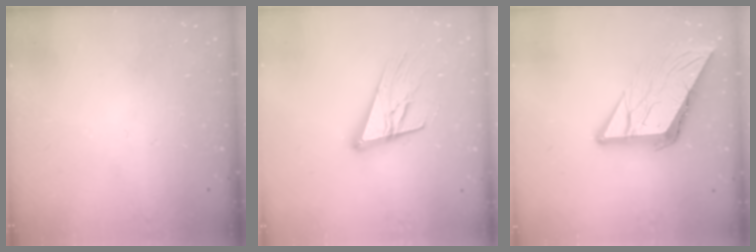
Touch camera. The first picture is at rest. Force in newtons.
{"total": 17.0, "press": 16.5, "slide": 4.2}
{"total": 11.2, "press": 11.2, "slide": 1.1}